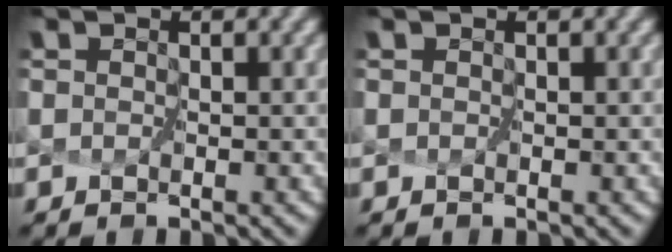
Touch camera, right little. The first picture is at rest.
{"total": 0.0}